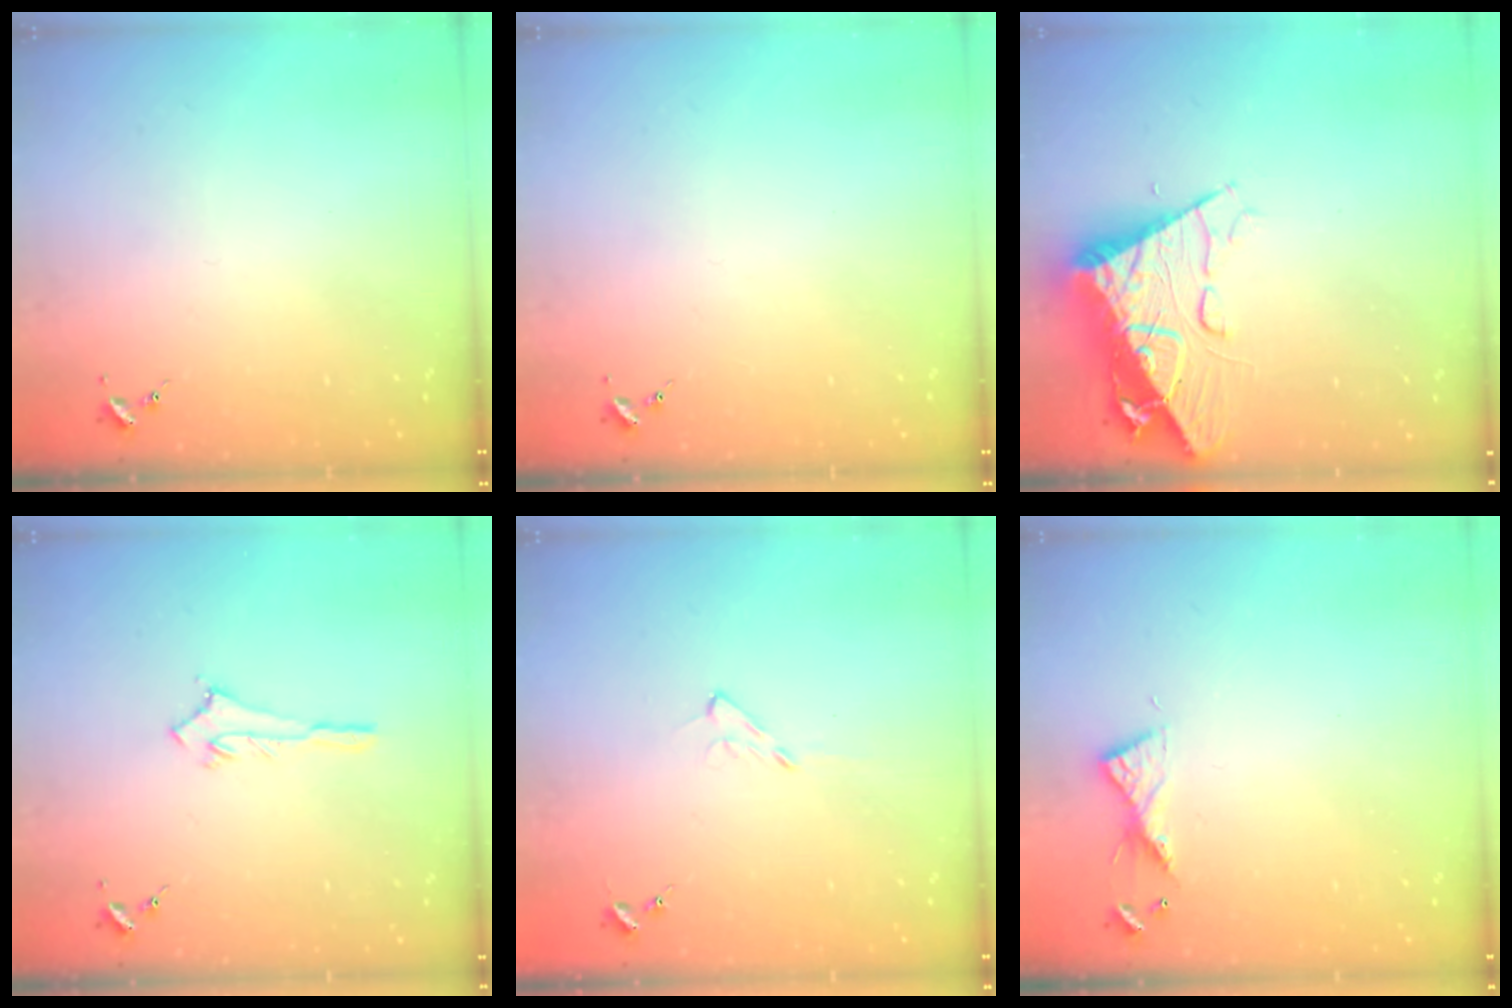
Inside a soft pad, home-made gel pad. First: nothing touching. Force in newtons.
{"total": 0.0}
{"total": 14.5, "press": 14.5, "slide": 1.5}
{"total": 2.8, "press": 2.8, "slide": 0.2}
{"total": 4.9, "press": 4.9, "slide": 0.6}
{"total": 6.4, "press": 6.4, "slide": 0.6}